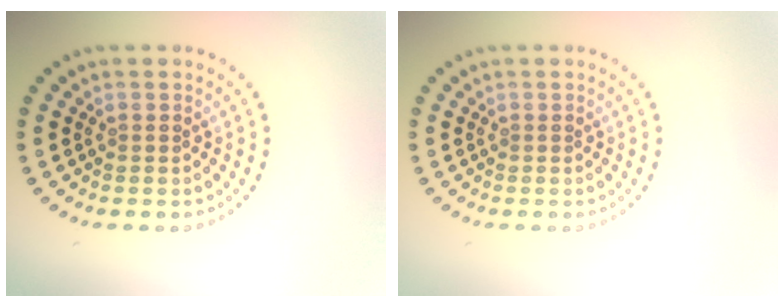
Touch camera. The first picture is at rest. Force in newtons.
{"total": 0.0}